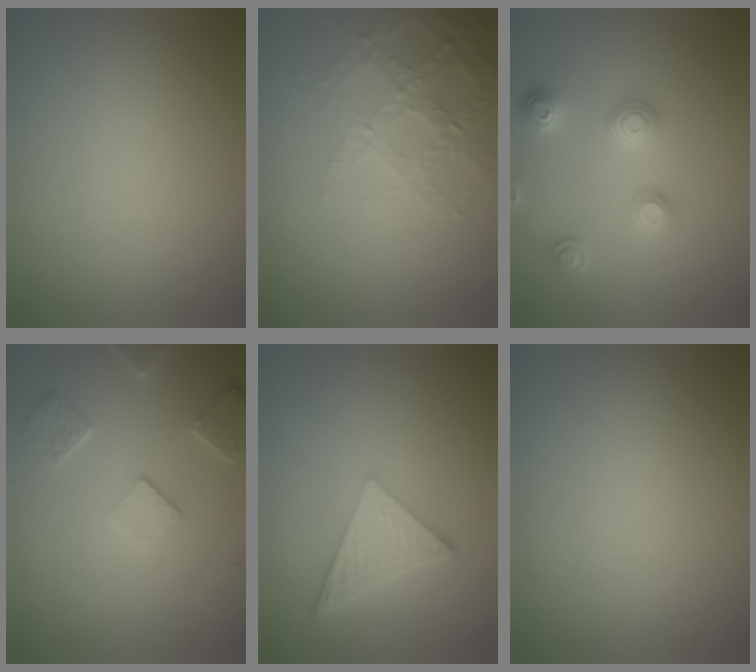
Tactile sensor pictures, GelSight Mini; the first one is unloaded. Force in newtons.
{"total": 3.7, "press": 3.5, "slide": 1.1}
{"total": 2.9, "press": 2.9, "slide": 0.2}
{"total": 2.9, "press": 2.9, "slide": 0.1}
{"total": 5.0, "press": 3.7, "slide": 3.3}
{"total": 0.0}